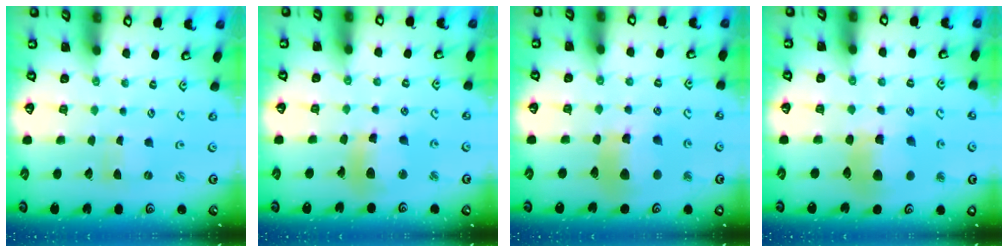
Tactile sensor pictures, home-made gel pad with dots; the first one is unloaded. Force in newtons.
{"total": 12.0, "press": 11.7, "slide": 2.6}
{"total": 11.5, "press": 11.4, "slide": 1.3}
{"total": 11.8, "press": 11.7, "slide": 1.9}